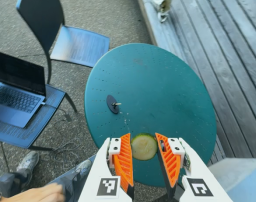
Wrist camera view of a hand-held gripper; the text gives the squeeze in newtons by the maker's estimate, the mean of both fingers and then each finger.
{"total": 11.9, "left": 12.2, "right": 11.5}